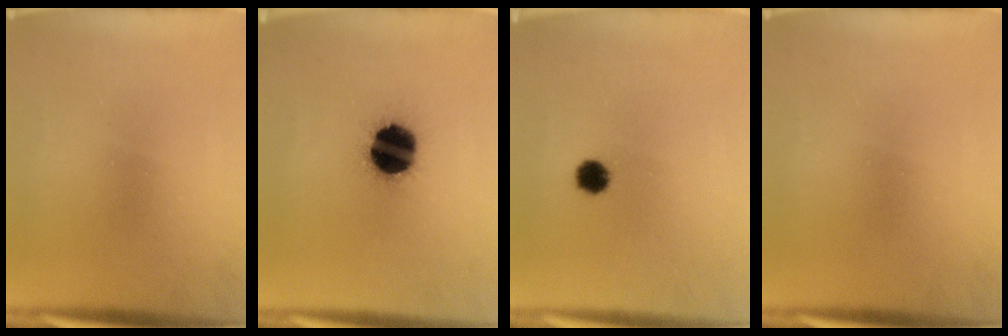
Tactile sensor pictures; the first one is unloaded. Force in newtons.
{"total": 16.3}
{"total": 3.8}
{"total": 0.0}